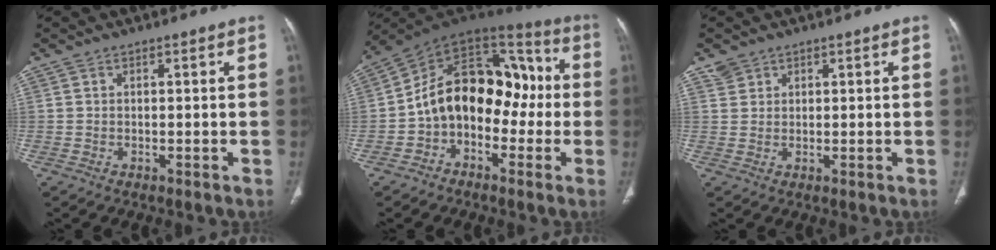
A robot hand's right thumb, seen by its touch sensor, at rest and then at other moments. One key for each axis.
{"total": 18.1, "fx": -2.4, "fy": 12.4, "fz": 13.0, "tx": -0.158, "ty": 0.073, "tz": -0.050}
{"total": 1.9, "fx": 1.3, "fy": 1.4, "fz": 0.1, "tx": 0.011, "ty": -0.003, "tz": 0.021}